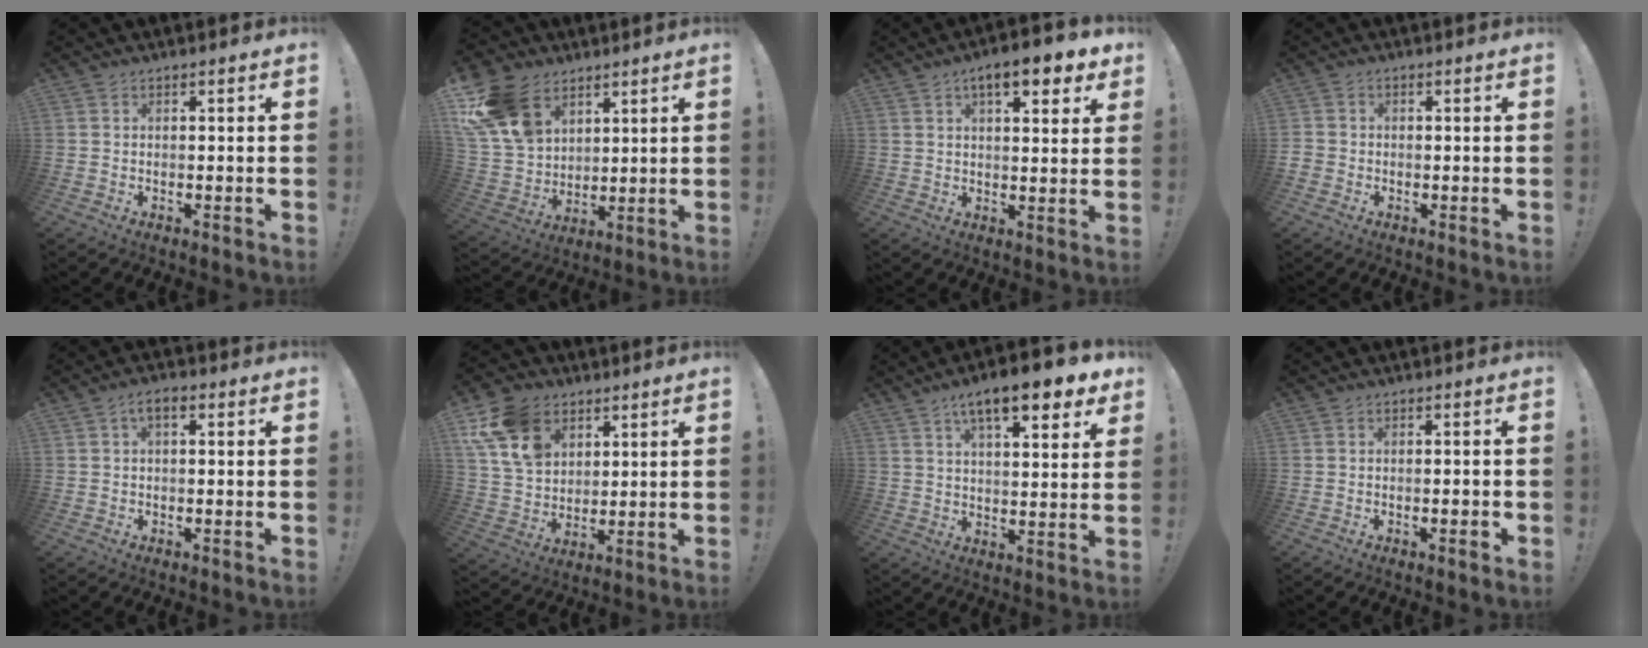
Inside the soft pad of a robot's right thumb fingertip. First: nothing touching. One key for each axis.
{"total": 18.5, "fx": 9.8, "fy": 12.7, "fz": 9.2, "tx": -0.174, "ty": -0.050, "tz": 0.193}
{"total": 9.4, "fx": 5.3, "fy": 3.3, "fz": 7.0, "tx": -0.093, "ty": -0.021, "tz": 0.087}
{"total": 1.9, "fx": -0.8, "fy": 1.5, "fz": 0.8, "tx": -0.016, "ty": 0.008, "tz": -0.014}
{"total": 3.2, "fx": 0.6, "fy": 1.7, "fz": 2.6, "tx": -0.041, "ty": 0.006, "tz": 0.009}
{"total": 16.7, "fx": 7.8, "fy": 12.2, "fz": 8.2, "tx": -0.145, "ty": -0.035, "tz": 0.152}
{"total": 12.9, "fx": 7.6, "fy": 3.6, "fz": 9.7, "tx": -0.150, "ty": -0.038, "tz": 0.123}
{"total": 1.8, "fx": -0.7, "fy": 0.3, "fz": 1.6, "tx": -0.018, "ty": 0.001, "tz": -0.013}